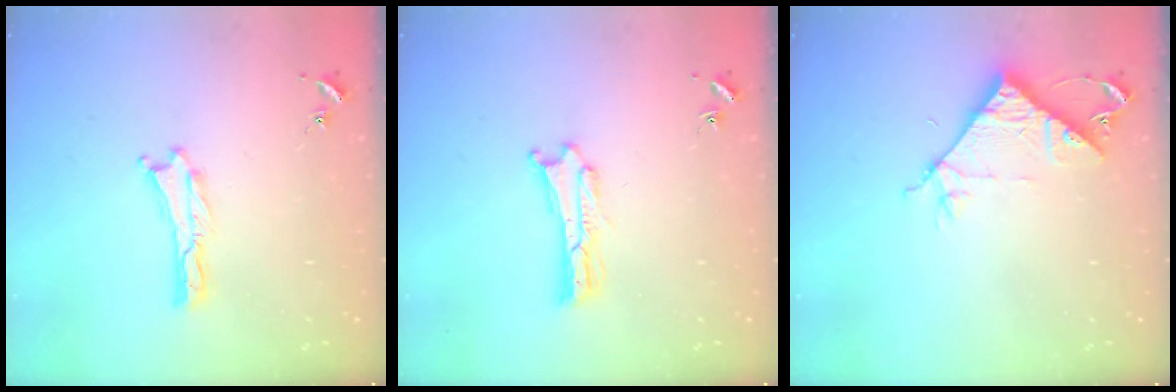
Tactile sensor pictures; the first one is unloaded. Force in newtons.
{"total": 0.9, "press": 0.9, "slide": 0.2}
{"total": 8.1, "press": 8.1, "slide": 0.5}